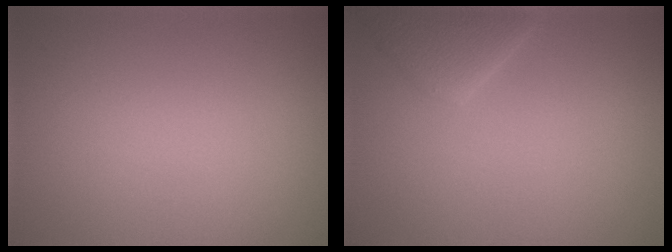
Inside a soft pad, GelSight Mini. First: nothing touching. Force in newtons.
{"total": 2.8, "press": 2.8, "slide": 0.3}